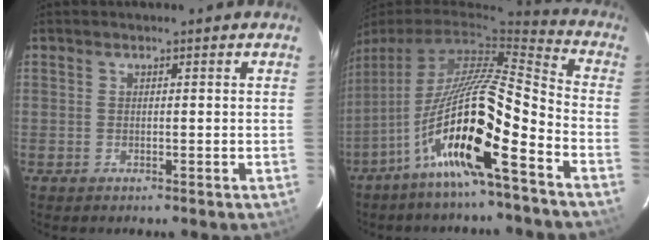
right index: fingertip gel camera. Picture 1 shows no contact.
{"total": 15.7, "force": [-8.5, 0.5, 13.2], "torque": [-0.222, -0.026, -0.161]}